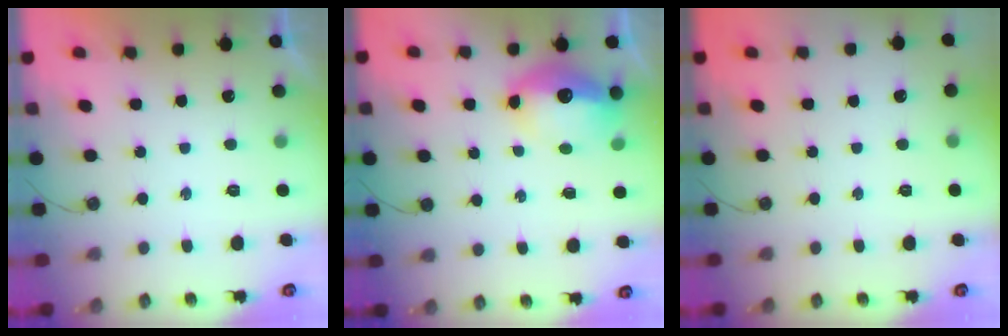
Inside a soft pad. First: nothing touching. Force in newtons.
{"total": 11.1, "press": 11.0, "slide": 1.1}
{"total": 0.0}